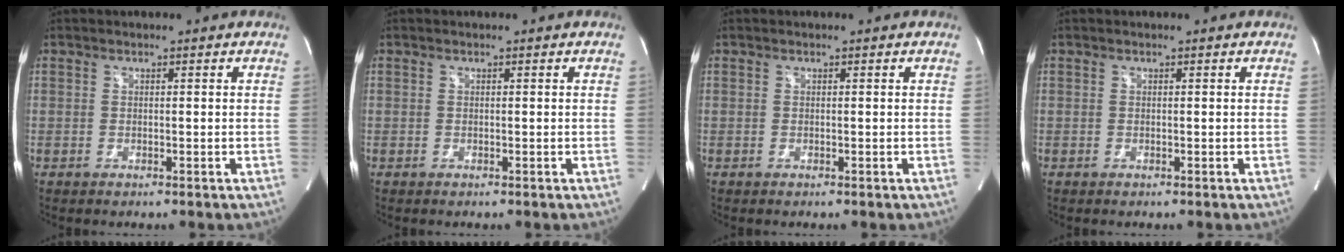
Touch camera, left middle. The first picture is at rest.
{"total": 0.0}
{"total": 0.0}
{"total": 0.0}